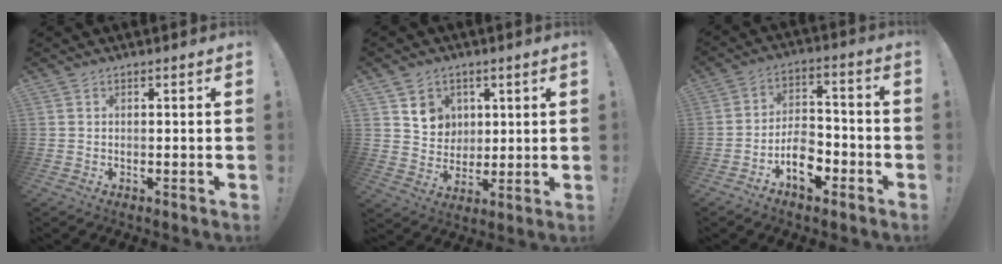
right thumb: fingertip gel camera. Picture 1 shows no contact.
{"total": 8.0, "force": [4.1, 6.8, 1.2], "torque": [-0.013, -0.033, 0.082]}
{"total": 11.0, "force": [-5.5, 7.0, 6.4], "torque": [-0.093, 0.043, -0.092]}